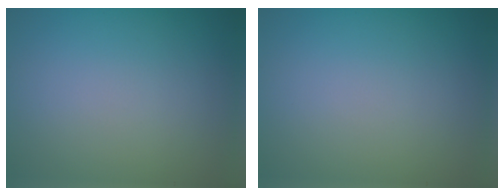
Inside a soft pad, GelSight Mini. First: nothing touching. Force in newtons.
{"total": 0.0}